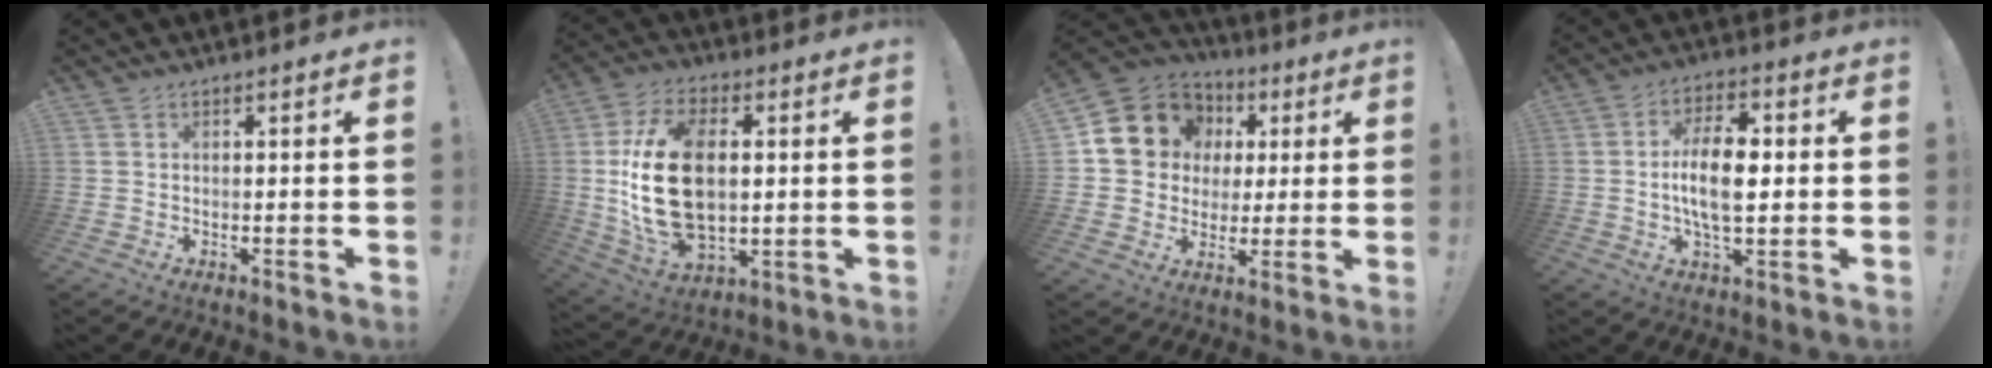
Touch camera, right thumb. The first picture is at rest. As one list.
[{"total": 21.7, "force": [1.2, 13.3, 17.2], "torque": [-0.331, -0.001, 0.027]}, {"total": 13.2, "force": [4.7, 11.6, 4.3], "torque": [-0.065, -0.018, 0.109]}, {"total": 12.0, "force": [-0.6, 5.6, 10.6], "torque": [-0.193, 0.003, -0.016]}]